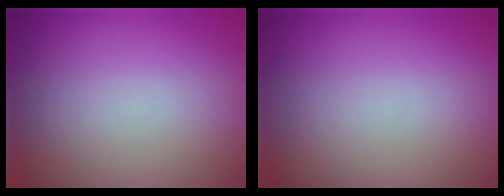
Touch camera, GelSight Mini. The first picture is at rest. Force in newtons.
{"total": 0.0}